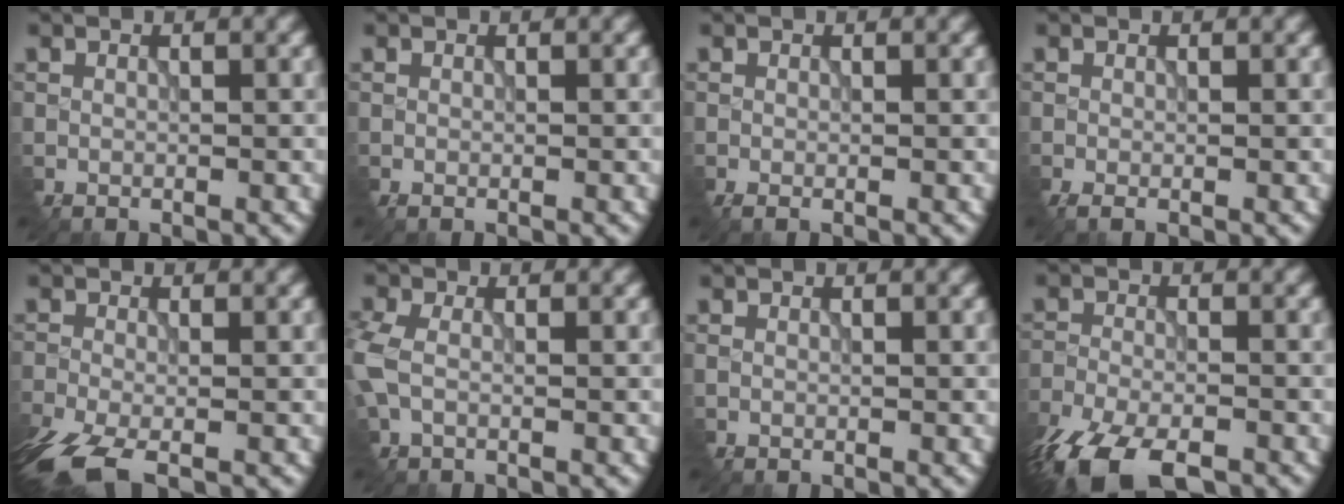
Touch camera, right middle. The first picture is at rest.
{"total": 0.0}
{"total": 0.5, "force": [-0.4, 0.1, 0.4], "torque": [-0.008, -0.004, -0.008]}
{"total": 0.9, "force": [-0.6, 0.2, 0.6], "torque": [-0.015, -0.006, -0.012]}
{"total": 6.5, "force": [-4.3, 2.5, 4.2], "torque": [-0.100, -0.022, -0.087]}
{"total": 3.9, "force": [-0.2, 2.5, 3.0], "torque": [-0.101, 0.001, -0.008]}
{"total": 0.0}
{"total": 8.9, "force": [-6.8, 3.1, 4.8], "torque": [-0.112, -0.041, -0.127]}